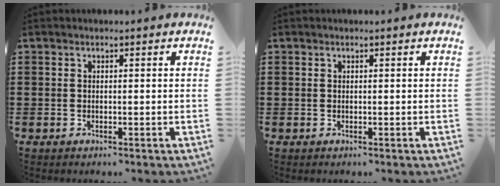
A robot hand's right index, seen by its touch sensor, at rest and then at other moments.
{"total": 0.0}